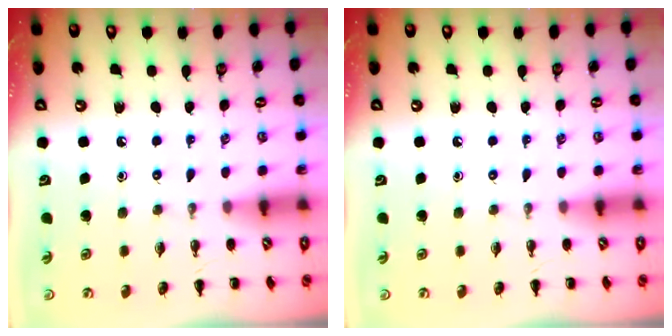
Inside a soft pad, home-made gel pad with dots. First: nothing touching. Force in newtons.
{"total": 0.0}